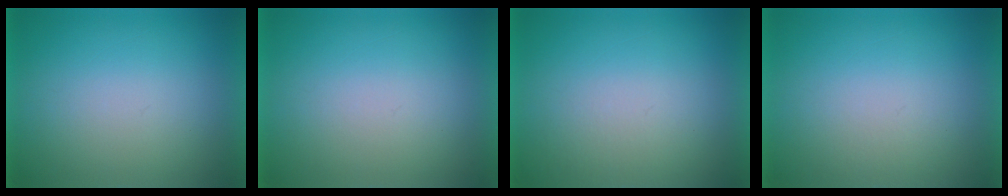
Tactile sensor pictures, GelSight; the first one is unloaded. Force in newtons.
{"total": 1.1}
{"total": 1.8}
{"total": 1.2}